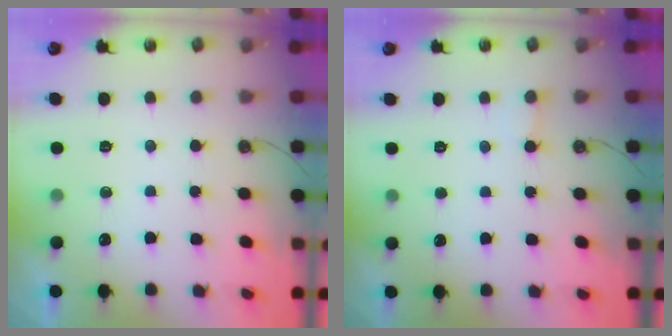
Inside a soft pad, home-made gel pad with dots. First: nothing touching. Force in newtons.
{"total": 2.0, "press": 2.0, "slide": 0.1}